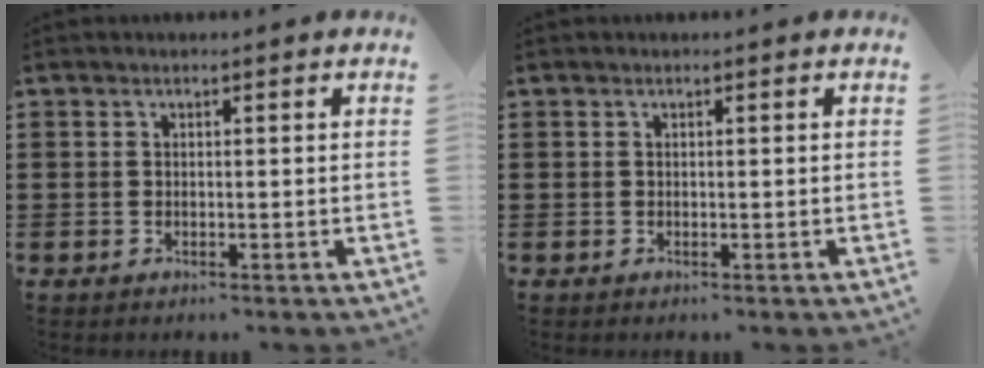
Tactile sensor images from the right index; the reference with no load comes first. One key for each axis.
{"total": 0.0}